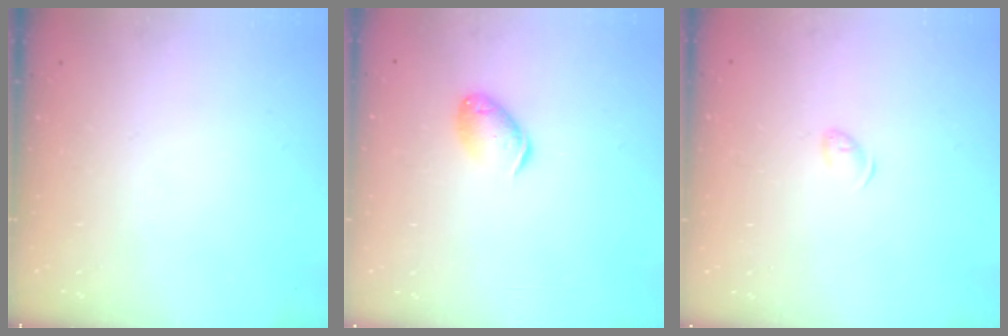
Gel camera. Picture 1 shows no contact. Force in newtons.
{"total": 8.9, "press": 8.9, "slide": 0.9}
{"total": 3.8, "press": 3.8, "slide": 0.6}